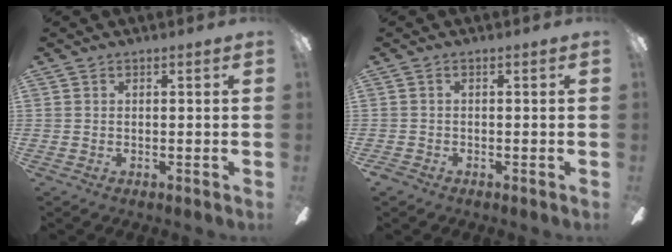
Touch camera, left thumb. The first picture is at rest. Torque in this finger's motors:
{"motor_torque": [-0.23, 0.23, -0.31, 0.31, 0.03]}